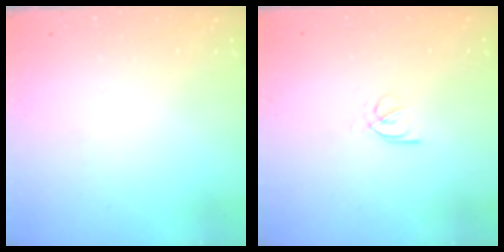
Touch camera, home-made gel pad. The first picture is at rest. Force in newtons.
{"total": 2.5, "press": 2.4, "slide": 0.5}